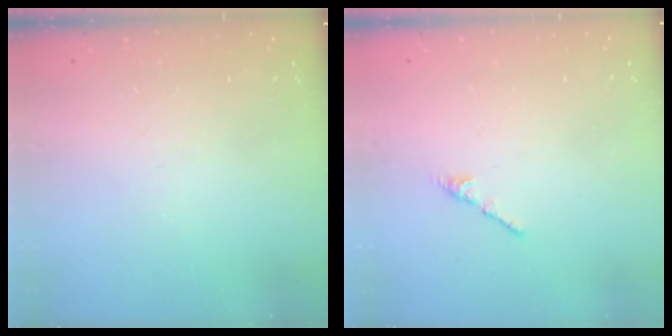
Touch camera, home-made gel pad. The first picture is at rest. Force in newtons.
{"total": 2.7, "press": 2.7, "slide": 0.7}